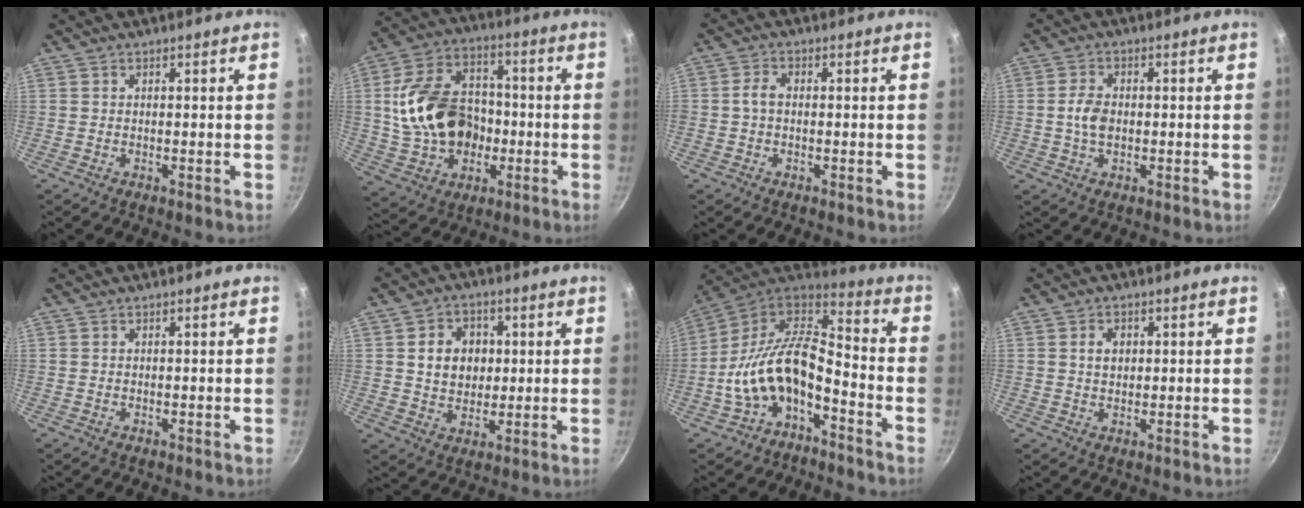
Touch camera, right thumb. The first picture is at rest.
{"total": 19.3, "force": [-1.0, 14.5, 12.7], "torque": [-0.205, 0.035, -0.010]}
{"total": 2.6, "force": [-0.1, 1.7, 1.9], "torque": [-0.037, 0.012, -0.006]}
{"total": 4.5, "force": [-0.2, 2.9, 3.4], "torque": [-0.062, 0.008, -0.007]}
{"total": 0.0}
{"total": 8.9, "force": [1.4, 7.3, 4.9], "torque": [-0.049, 0.001, 0.022]}
{"total": 16.0, "force": [-5.8, 8.6, 12.2], "torque": [-0.224, 0.068, -0.115]}
{"total": 3.0, "force": [0.7, 2.2, 1.9], "torque": [-0.018, 0.001, 0.011]}